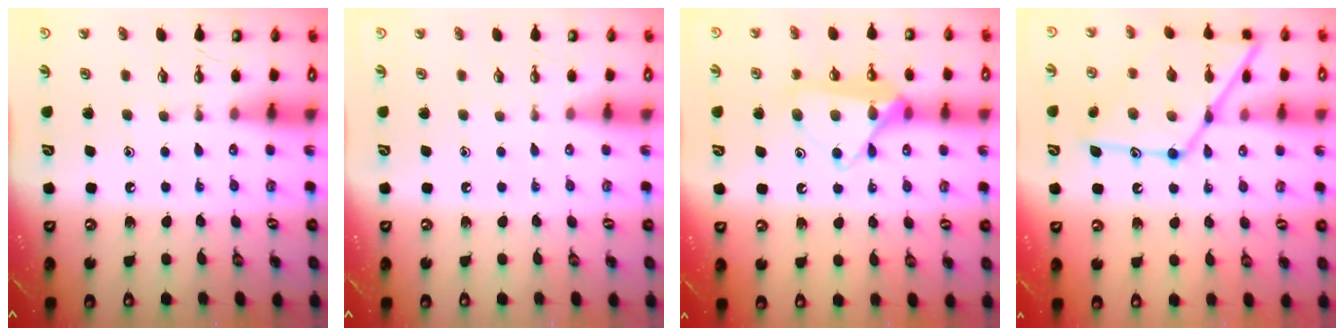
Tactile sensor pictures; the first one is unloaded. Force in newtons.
{"total": 0.0}
{"total": 14.8, "press": 14.8, "slide": 0.5}
{"total": 18.2, "press": 18.1, "slide": 1.4}